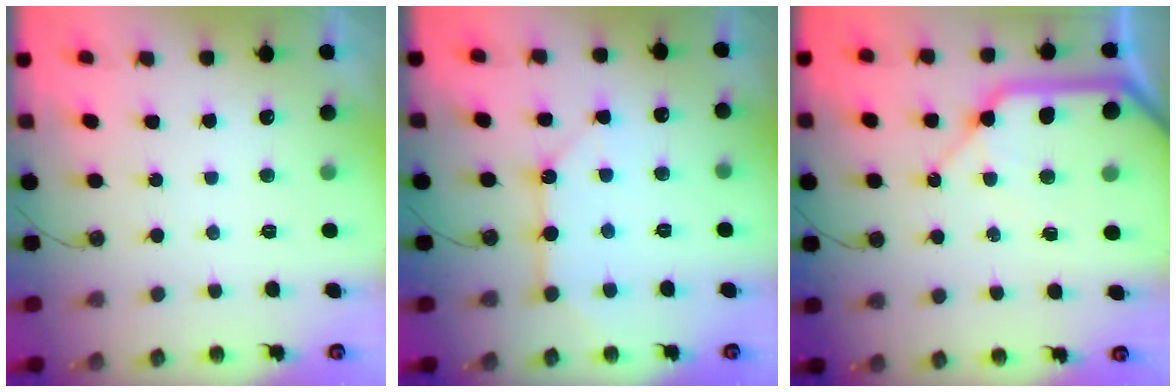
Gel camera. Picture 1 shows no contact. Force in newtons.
{"total": 10.4, "press": 10.3, "slide": 1.1}
{"total": 18.4, "press": 18.2, "slide": 2.5}